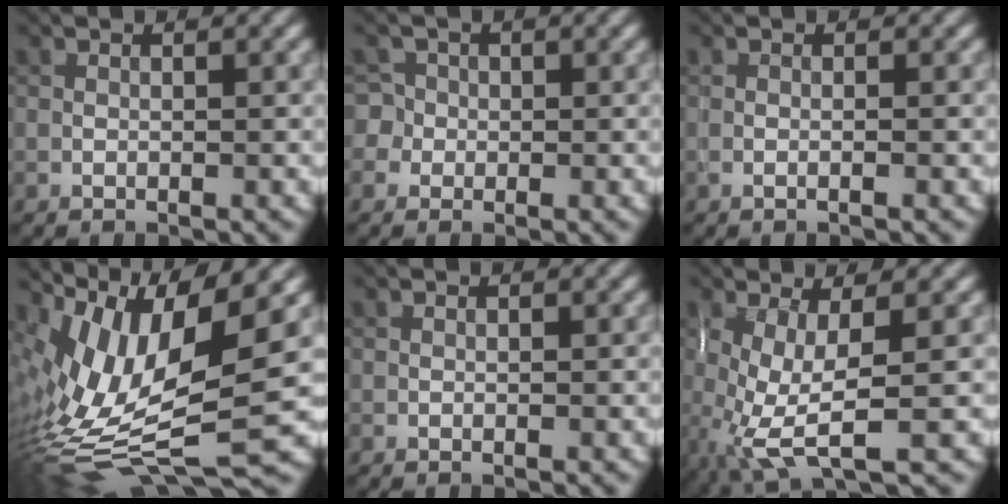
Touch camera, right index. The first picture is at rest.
{"total": 3.5, "force": [0.1, 3.4, 1.0], "torque": [0.005, 0.025, -0.023]}
{"total": 0.7, "force": [-0.2, 0.0, 0.7], "torque": [-0.012, -0.003, -0.009]}
{"total": 13.6, "force": [1.3, 4.4, 12.8], "torque": [-0.260, -0.002, 0.043]}
{"total": 0.0}
{"total": 5.9, "force": [-0.9, 1.8, 5.6], "torque": [-0.126, -0.011, -0.014]}